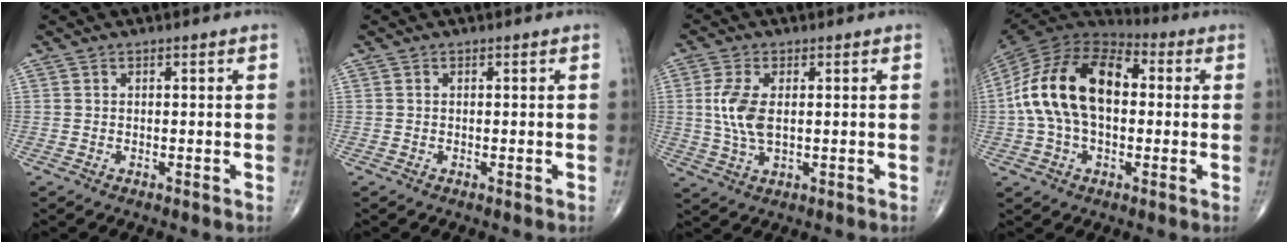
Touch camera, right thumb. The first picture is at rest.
{"total": 0.0}
{"total": 7.1, "force": [0.7, 3.5, 6.1], "torque": [-0.142, -0.004, 0.016]}
{"total": 19.9, "force": [1.3, 12.0, 15.8], "torque": [-0.298, 0.035, 0.016]}